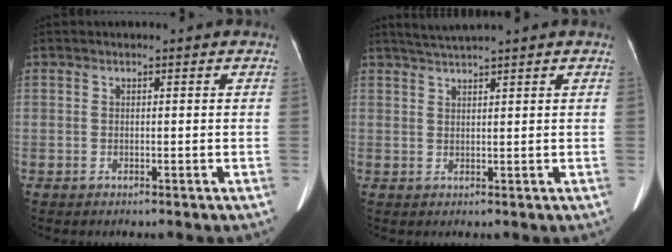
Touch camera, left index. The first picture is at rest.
{"total": 3.2, "force": [2.9, -1.0, 1.1], "torque": [-0.022, 0.013, 0.058]}